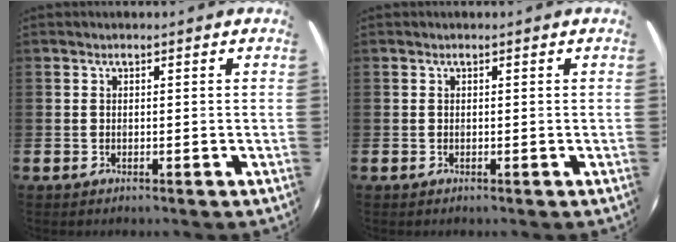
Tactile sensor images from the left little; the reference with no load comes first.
{"total": 0.0}